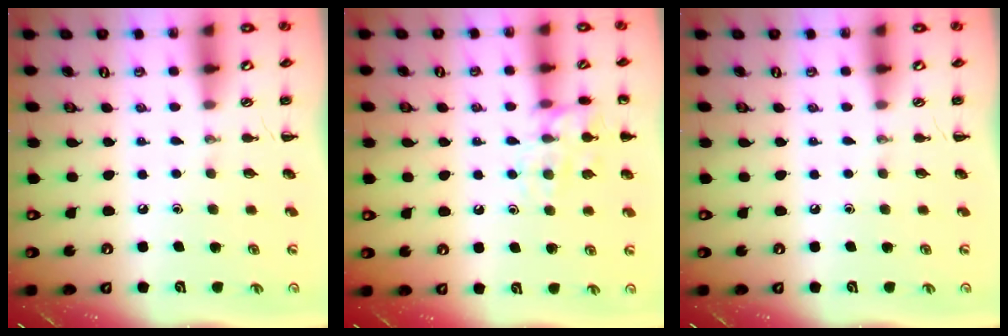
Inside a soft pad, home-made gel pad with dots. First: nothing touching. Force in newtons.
{"total": 12.5, "press": 12.5, "slide": 0.6}
{"total": 0.0}